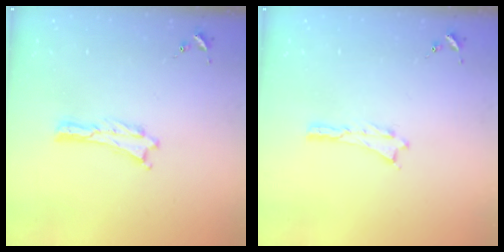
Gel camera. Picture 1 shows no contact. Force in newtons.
{"total": 0.0}